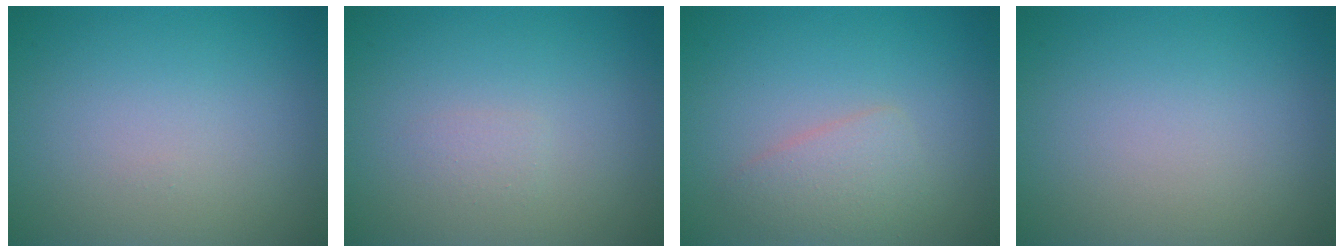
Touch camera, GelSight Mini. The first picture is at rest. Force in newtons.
{"total": 0.7, "press": 0.7, "slide": 0.1}
{"total": 2.3, "press": 2.3, "slide": 0.0}
{"total": 0.0}